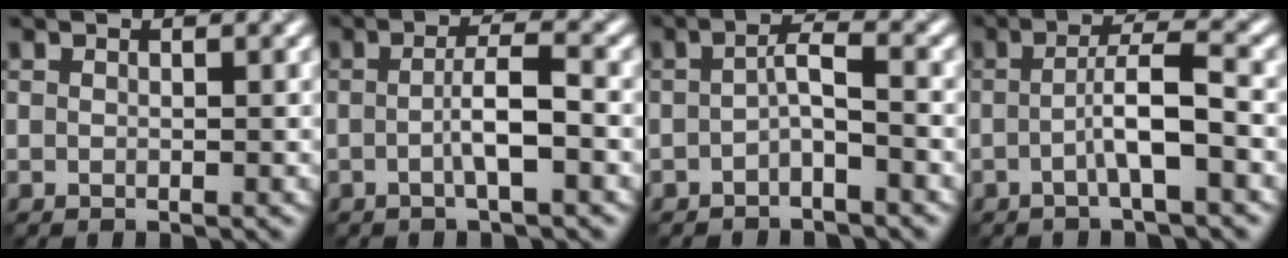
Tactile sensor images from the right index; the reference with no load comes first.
{"total": 3.2, "force": [-0.6, 0.5, 3.1], "torque": [-0.053, 0.006, -0.014]}
{"total": 2.1, "force": [-0.9, 0.4, 1.8], "torque": [-0.033, 0.008, -0.021]}
{"total": 3.9, "force": [-1.0, 0.5, 3.7], "torque": [-0.063, 0.012, -0.024]}